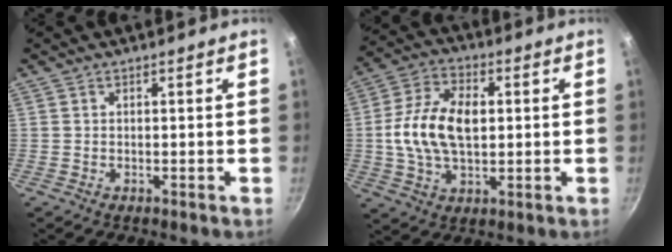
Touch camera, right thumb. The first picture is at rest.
{"total": 14.0, "force": [0.8, 8.6, 11.0], "torque": [-0.192, 0.016, 0.005]}